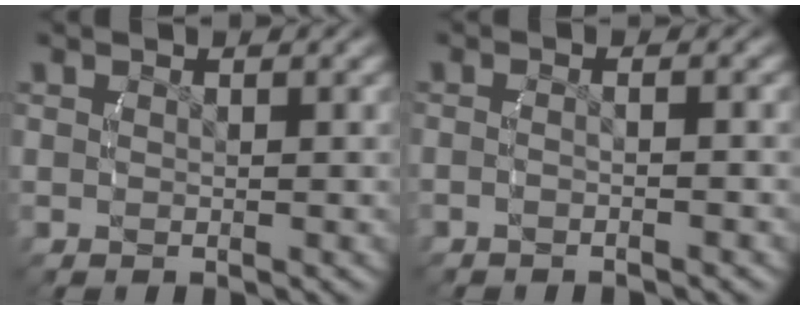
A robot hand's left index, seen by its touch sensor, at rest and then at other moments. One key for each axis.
{"total": 1.6, "fx": -1.2, "fy": 0.2, "fz": 1.1, "tx": -0.021, "ty": 0.005, "tz": -0.025}